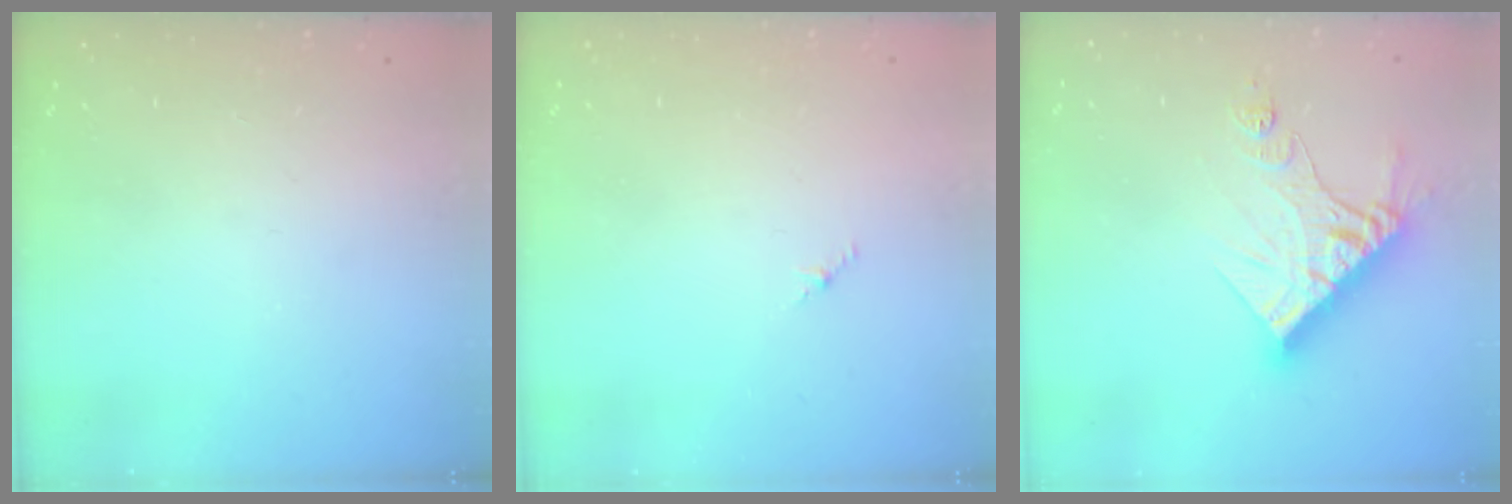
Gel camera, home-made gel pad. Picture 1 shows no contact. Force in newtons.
{"total": 1.2, "press": 1.1, "slide": 0.6}
{"total": 14.0, "press": 13.9, "slide": 1.7}